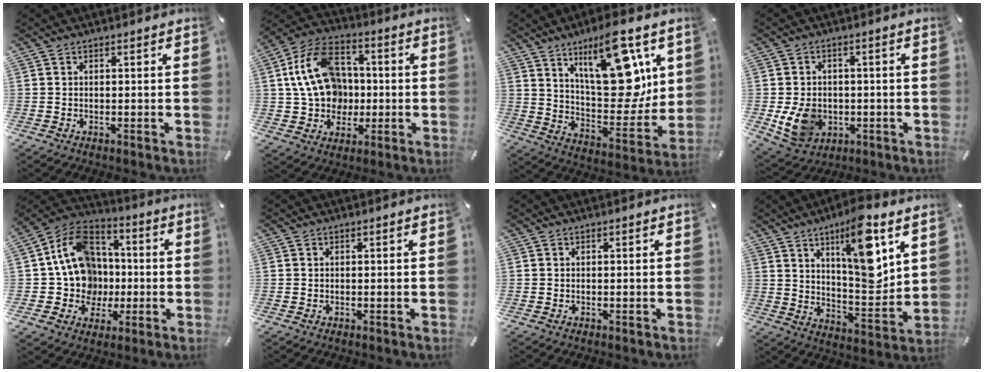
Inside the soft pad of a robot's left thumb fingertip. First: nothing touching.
{"total": 16.5, "force": [0.6, 13.5, 9.4], "torque": [-0.200, 0.019, 0.017]}
{"total": 20.7, "force": [10.2, 9.3, 15.4], "torque": [-0.219, -0.065, 0.167]}
{"total": 9.6, "force": [-1.6, 8.1, 4.9], "torque": [-0.101, 0.006, -0.028]}
{"total": 16.8, "force": [-0.8, 15.3, 7.0], "torque": [-0.134, 0.008, -0.003]}
{"total": 0.0}
{"total": 0.0}
{"total": 16.0, "force": [8.5, 5.1, 12.6], "torque": [-0.175, -0.053, 0.133]}